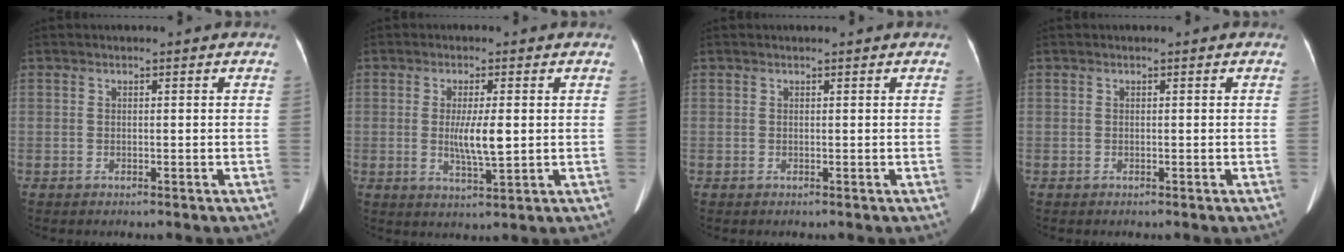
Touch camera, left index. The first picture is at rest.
{"total": 5.3, "force": [0.1, 0.9, 5.2], "torque": [-0.099, -0.008, 0.002]}
{"total": 0.8, "force": [0.7, 0.0, 0.3], "torque": [-0.006, 0.008, 0.011]}
{"total": 0.0}